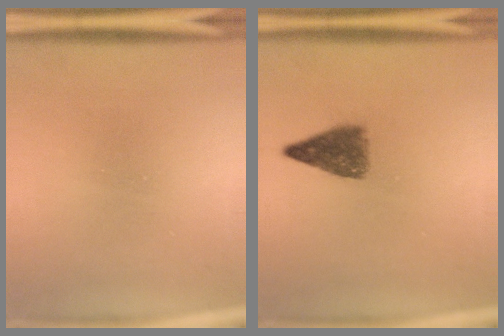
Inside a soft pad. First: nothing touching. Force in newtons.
{"total": 4.5}